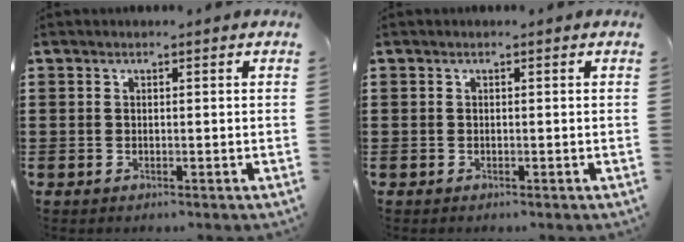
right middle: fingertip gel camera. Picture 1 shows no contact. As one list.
[{"total": 0.0}]